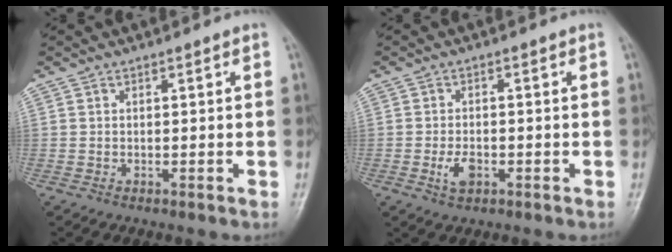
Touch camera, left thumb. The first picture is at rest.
{"total": 3.5, "force": [-1.2, 2.1, 2.5], "torque": [-0.045, 0.002, -0.021]}